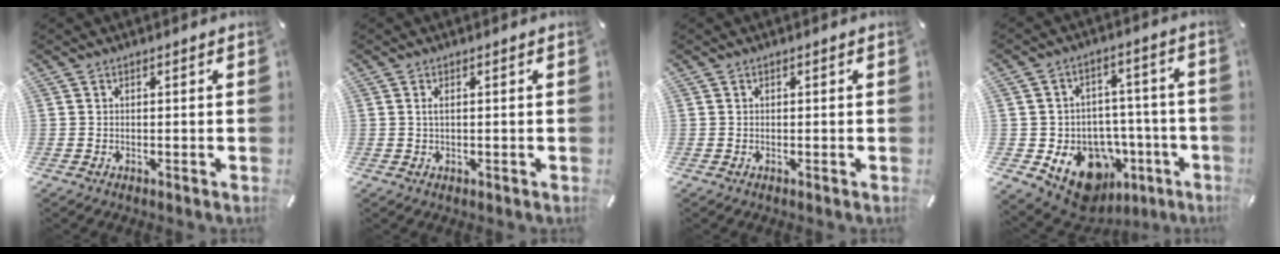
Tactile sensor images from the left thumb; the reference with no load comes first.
{"total": 1.4, "force": [0.2, 0.6, 1.3], "torque": [-0.026, 0.002, 0.003]}
{"total": 0.0}
{"total": 15.5, "force": [-8.0, 10.8, 7.7], "torque": [-0.099, 0.041, -0.122]}